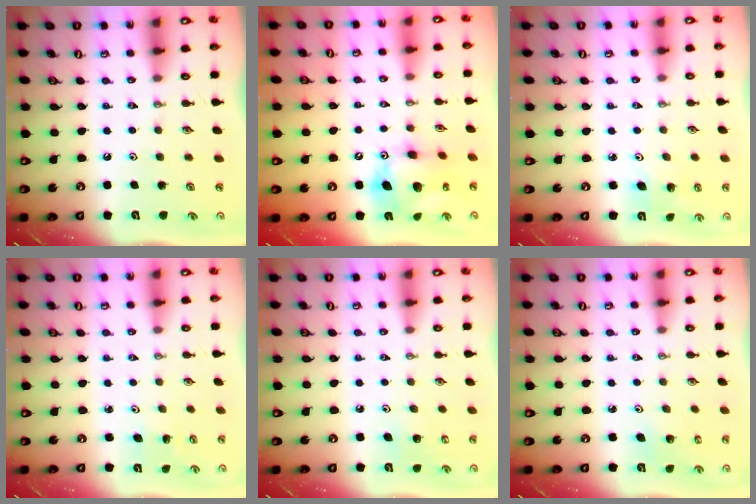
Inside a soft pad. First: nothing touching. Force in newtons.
{"total": 14.2, "press": 14.1, "slide": 1.5}
{"total": 5.2, "press": 4.9, "slide": 1.8}
{"total": 3.0, "press": 3.0, "slide": 0.2}
{"total": 4.7, "press": 4.6, "slide": 1.3}
{"total": 3.4, "press": 3.3, "slide": 0.8}